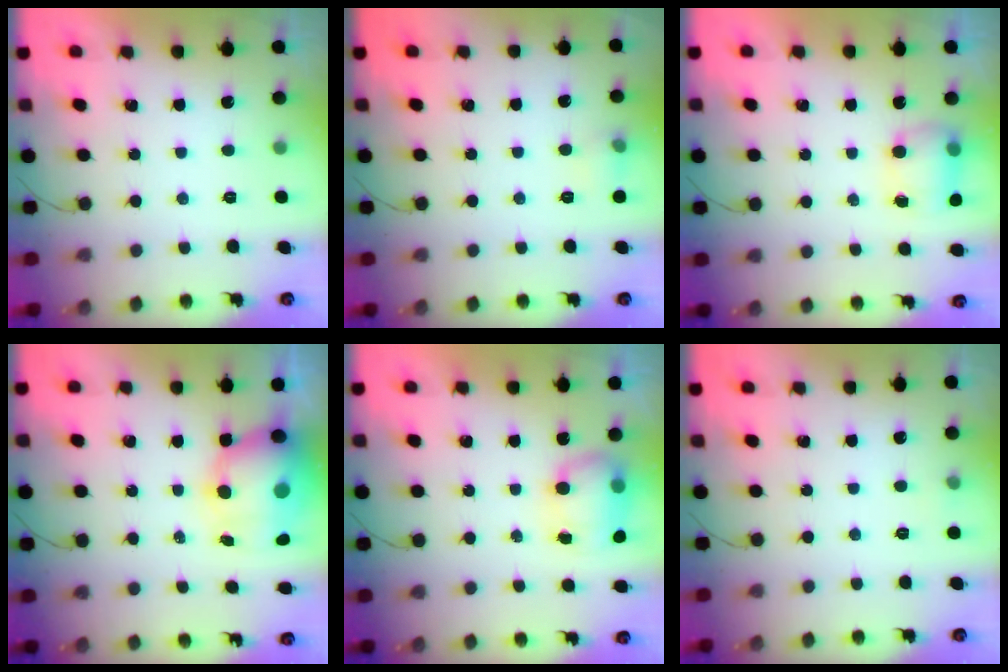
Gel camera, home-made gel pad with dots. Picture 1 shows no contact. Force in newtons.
{"total": 5.7, "press": 5.3, "slide": 2.0}
{"total": 6.6, "press": 6.5, "slide": 0.9}
{"total": 13.0, "press": 11.4, "slide": 6.4}
{"total": 9.6, "press": 8.5, "slide": 4.4}
{"total": 3.6, "press": 3.4, "slide": 1.3}